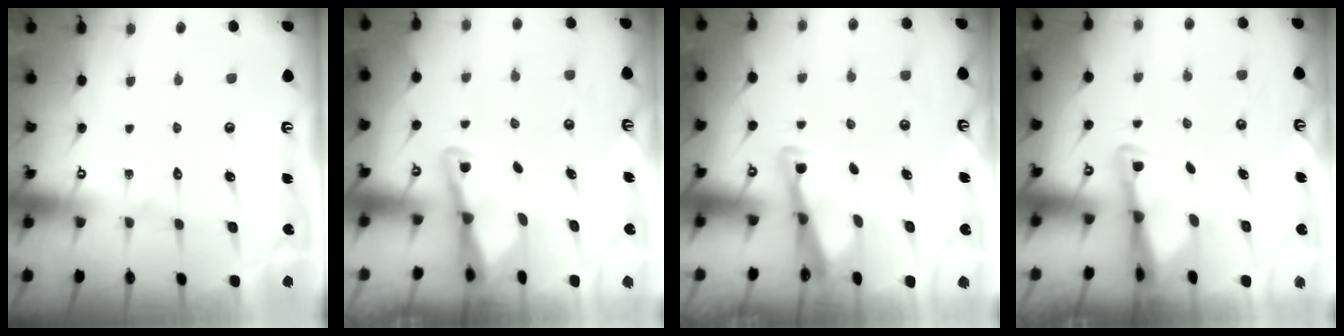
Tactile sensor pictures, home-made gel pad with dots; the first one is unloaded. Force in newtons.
{"total": 3.0, "press": 3.0, "slide": 0.4}
{"total": 2.9, "press": 2.9, "slide": 0.4}
{"total": 3.0, "press": 2.9, "slide": 0.6}